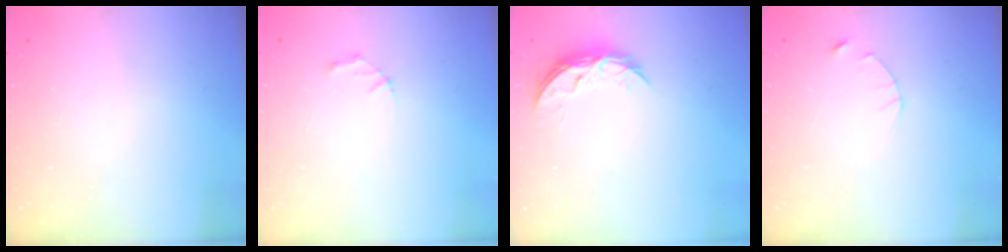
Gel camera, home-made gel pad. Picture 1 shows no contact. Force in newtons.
{"total": 2.1, "press": 2.1, "slide": 0.2}
{"total": 5.4, "press": 5.4, "slide": 0.5}
{"total": 2.5, "press": 2.4, "slide": 0.3}